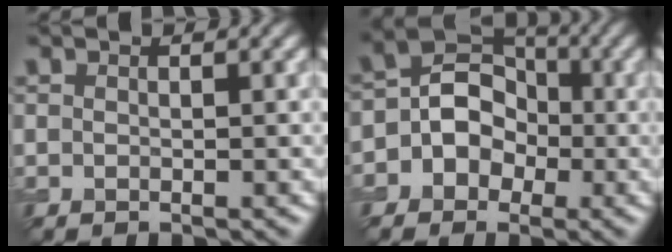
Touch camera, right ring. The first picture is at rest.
{"total": 5.7, "force": [-0.7, 5.0, 2.7], "torque": [-0.008, 0.020, -0.029]}